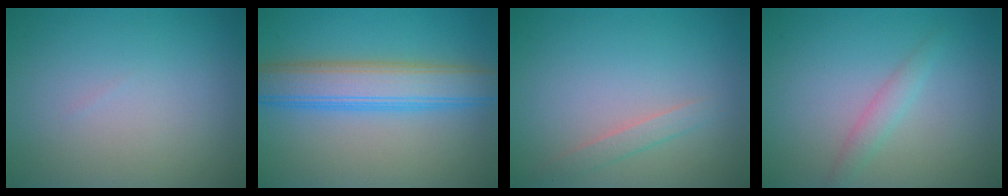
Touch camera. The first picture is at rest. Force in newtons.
{"total": 6.4, "press": 6.4, "slide": 0.3}
{"total": 1.3, "press": 1.3, "slide": 0.1}
{"total": 1.5, "press": 1.5, "slide": 0.1}